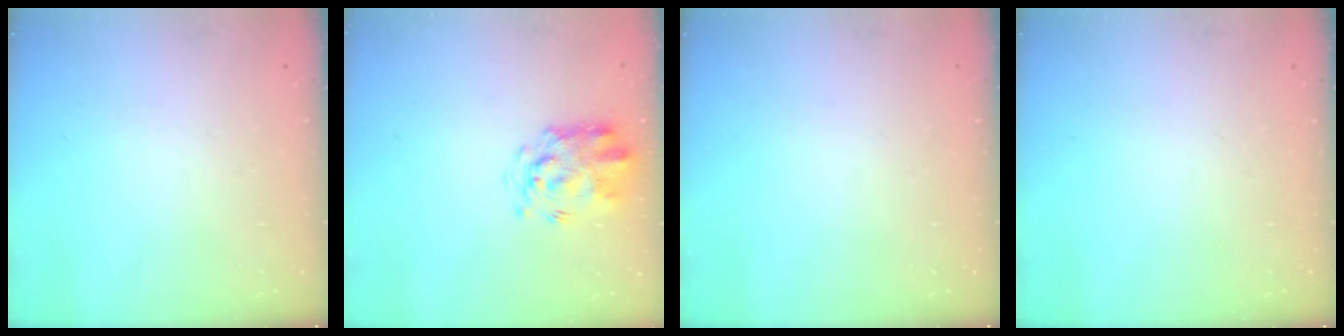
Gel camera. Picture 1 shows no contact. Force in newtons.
{"total": 4.1, "press": 4.0, "slide": 1.0}
{"total": 0.0}
{"total": 0.0}